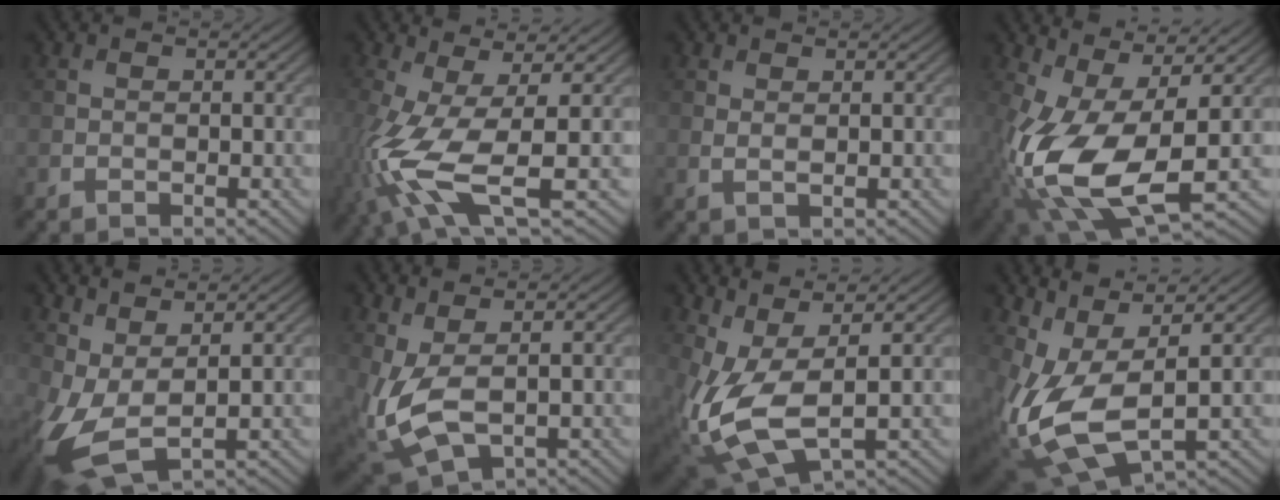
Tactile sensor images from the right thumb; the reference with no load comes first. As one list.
[{"total": 11.0, "force": [-2.9, 3.5, 10.0], "torque": [-0.237, -0.017, -0.054]}, {"total": 1.1, "force": [0.6, 0.2, 0.8], "torque": [-0.022, 0.002, 0.012]}, {"total": 14.3, "force": [-2.5, 6.6, 12.5], "torque": [-0.291, -0.022, -0.037]}, {"total": 6.6, "force": [0.4, 2.7, 6.0], "torque": [-0.151, -0.003, 0.007]}, {"total": 6.5, "force": [0.4, 3.2, 5.6], "torque": [-0.150, -0.011, 0.011]}, {"total": 9.0, "force": [0.1, 3.9, 8.1], "torque": [-0.197, -0.005, 0.003]}, {"total": 10.8, "force": [0.4, 5.1, 9.5], "torque": [-0.230, -0.010, 0.015]}]